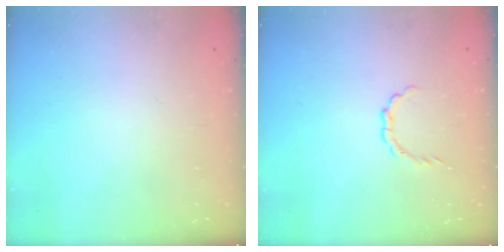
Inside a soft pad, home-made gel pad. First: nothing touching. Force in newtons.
{"total": 3.1, "press": 3.1, "slide": 0.5}